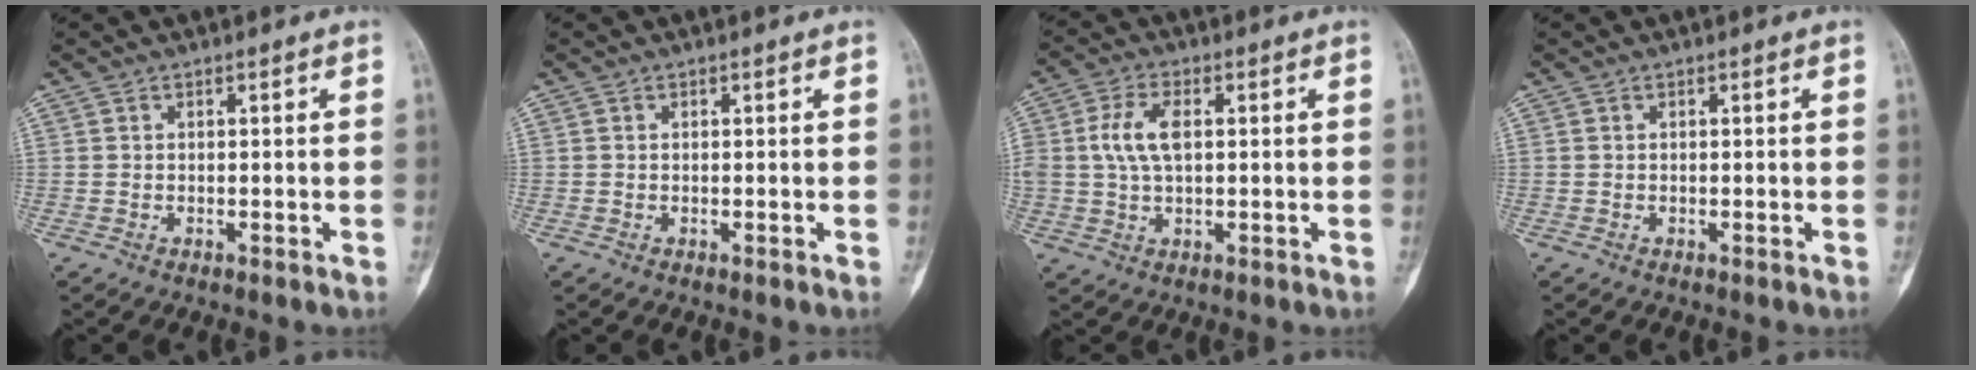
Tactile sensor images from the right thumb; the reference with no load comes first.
{"total": 0.0}
{"total": 7.3, "force": [1.1, 4.0, 6.0], "torque": [-0.125, 0.009, 0.020]}
{"total": 0.0}